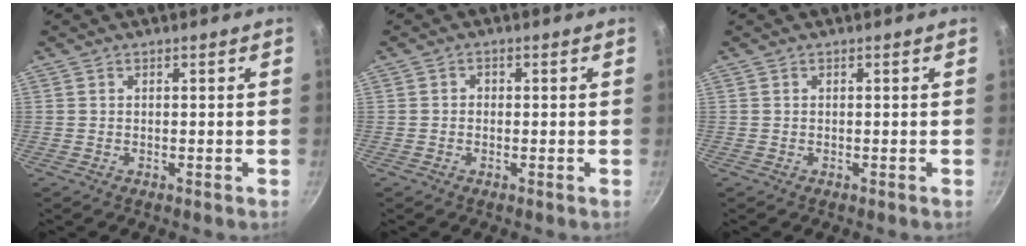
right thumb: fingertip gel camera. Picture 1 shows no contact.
{"total": 1.2, "force": [-0.1, 1.1, 0.5], "torque": [-0.006, 0.005, -0.004]}
{"total": 0.0}